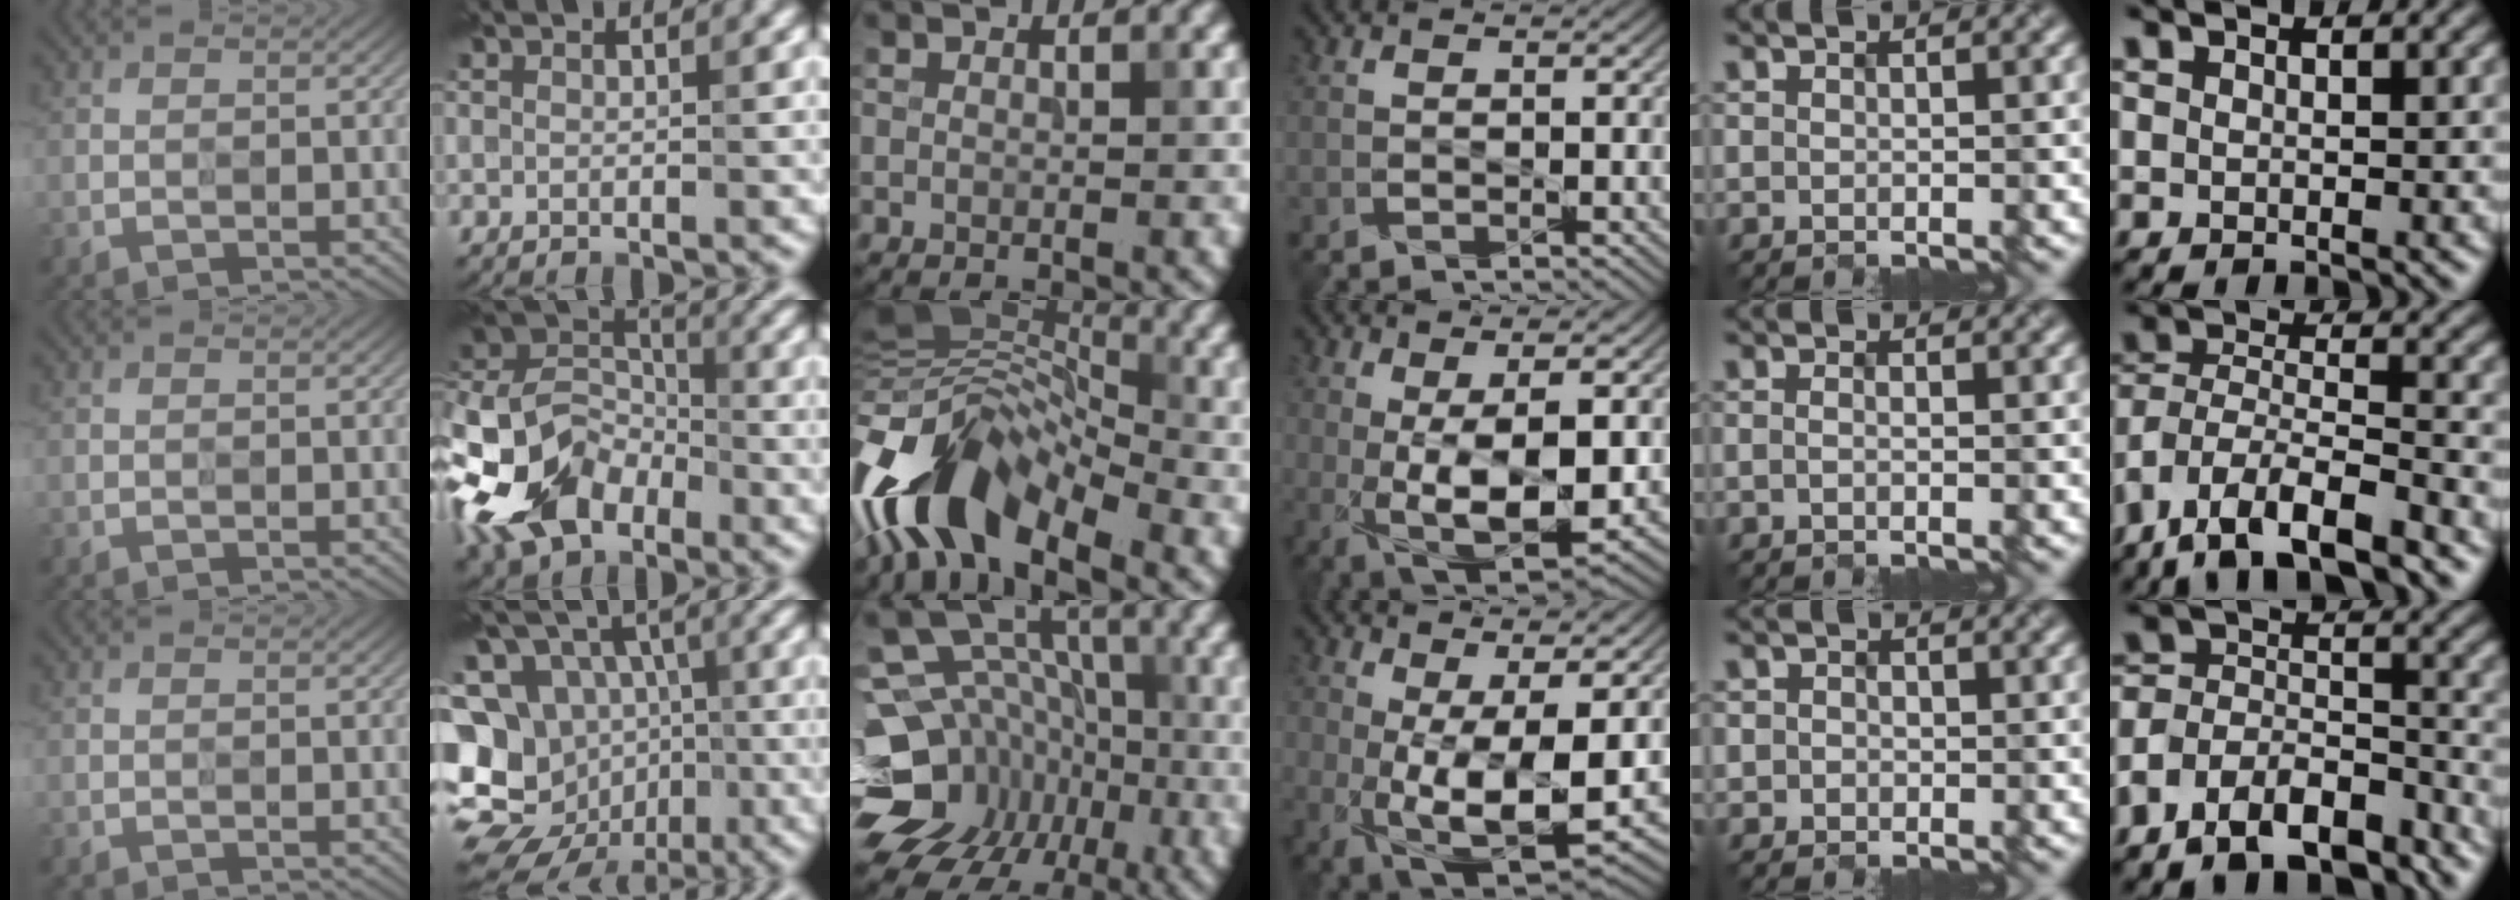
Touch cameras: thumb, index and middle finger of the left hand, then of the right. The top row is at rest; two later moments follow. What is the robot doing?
{"motion": "wipe", "object": "whiteboard"}